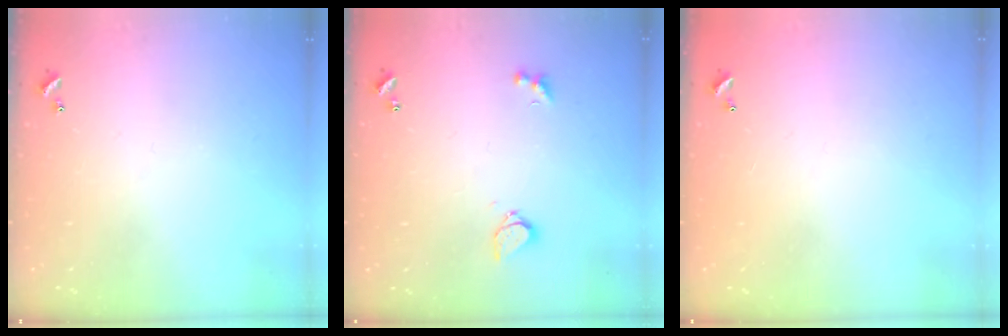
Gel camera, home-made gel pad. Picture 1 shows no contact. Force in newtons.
{"total": 4.3, "press": 4.2, "slide": 0.8}
{"total": 2.8, "press": 2.8, "slide": 0.1}